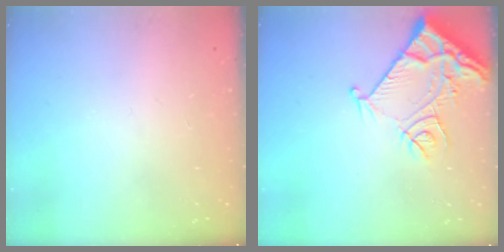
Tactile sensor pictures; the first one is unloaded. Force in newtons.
{"total": 12.6, "press": 12.5, "slide": 1.5}